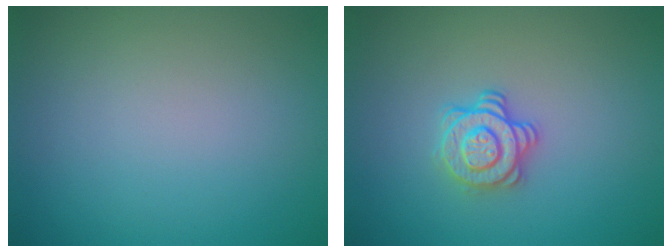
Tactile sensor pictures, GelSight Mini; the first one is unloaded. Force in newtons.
{"total": 2.9, "press": 2.5, "slide": 1.4}